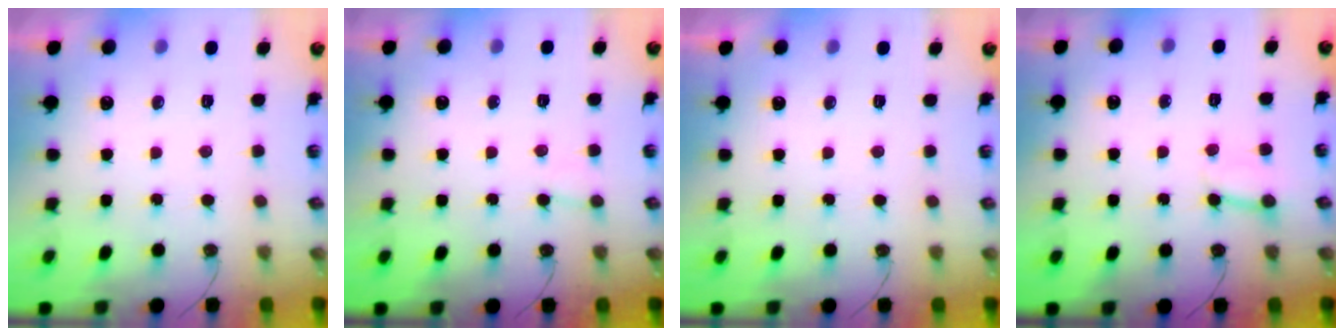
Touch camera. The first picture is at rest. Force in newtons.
{"total": 5.4, "press": 5.4, "slide": 0.5}
{"total": 0.0}
{"total": 3.1, "press": 3.0, "slide": 0.4}